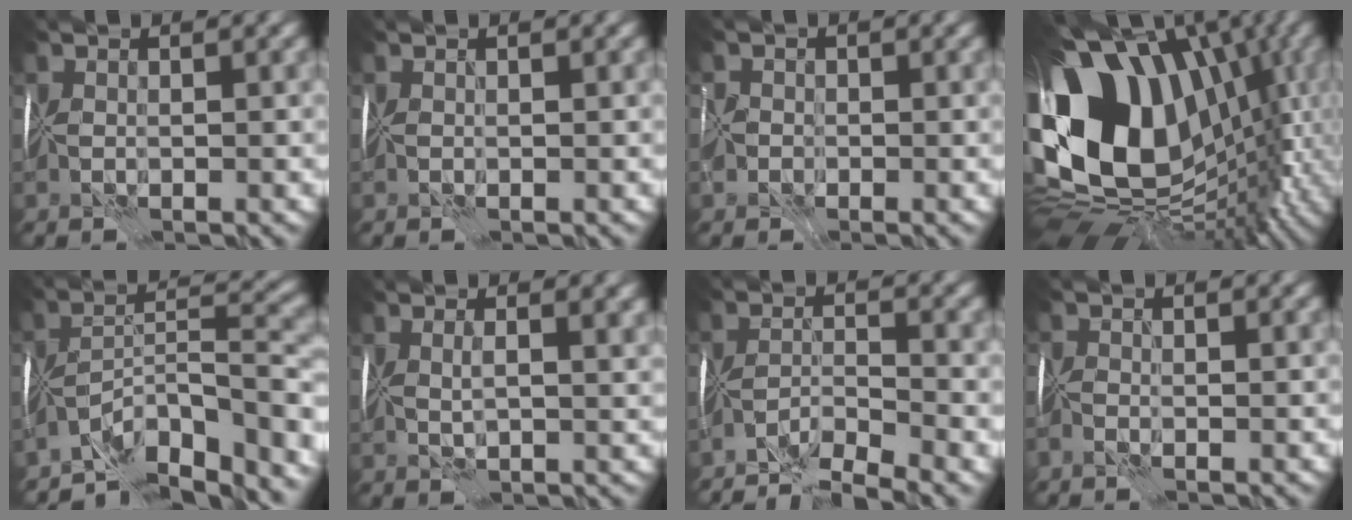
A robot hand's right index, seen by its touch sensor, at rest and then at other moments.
{"total": 0.9, "force": [-0.2, -0.8, -0.4], "torque": [0.010, -0.003, -0.004]}
{"total": 3.1, "force": [-1.9, 2.2, 1.1], "torque": [0.002, -0.003, -0.047]}
{"total": 16.6, "force": [1.2, 12.3, 11.1], "torque": [-0.229, -0.009, 0.044]}
{"total": 10.4, "force": [-9.0, 1.5, 5.0], "torque": [-0.050, 0.000, -0.155]}
{"total": 2.2, "force": [0.8, 0.2, 2.0], "torque": [-0.037, -0.005, 0.019]}
{"total": 4.5, "force": [-4.2, -1.3, 1.0], "torque": [-0.007, -0.008, -0.081]}
{"total": 1.4, "force": [-1.3, 0.2, 0.5], "torque": [-0.011, -0.004, -0.028]}